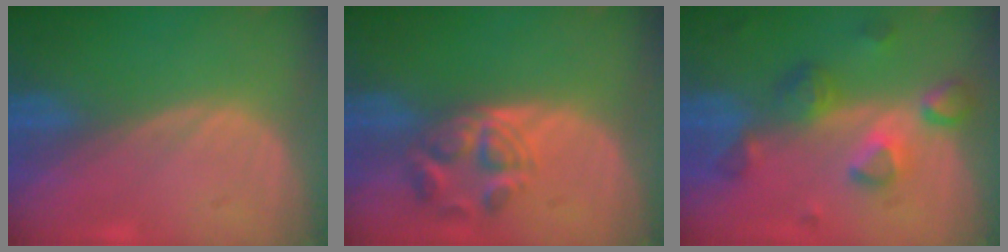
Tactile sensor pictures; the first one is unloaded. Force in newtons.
{"total": 5.6, "press": 5.0, "slide": 2.7}
{"total": 7.7, "press": 6.9, "slide": 3.5}